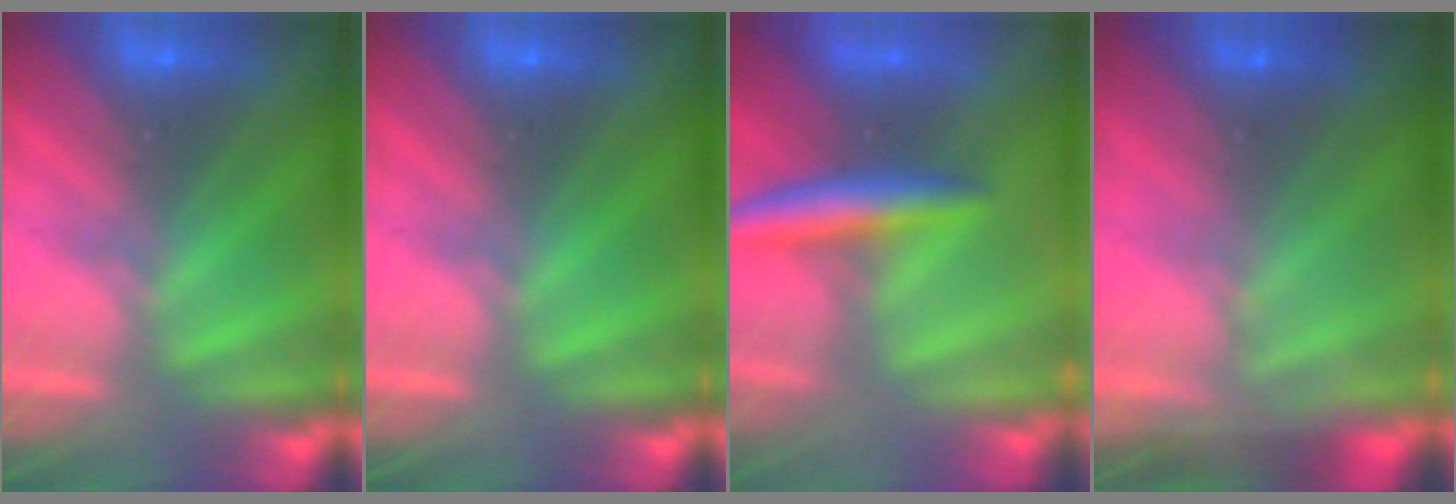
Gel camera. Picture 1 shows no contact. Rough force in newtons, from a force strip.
{"total": 0.0}
{"total": 7.4}
{"total": 10.5}